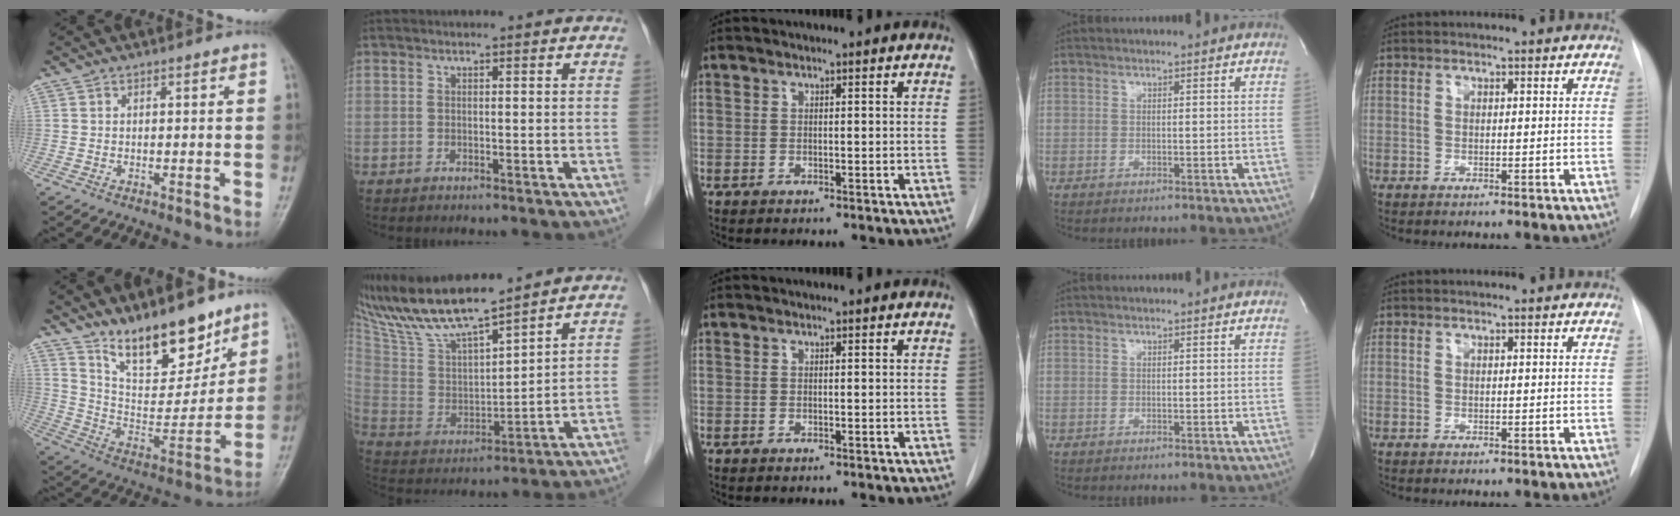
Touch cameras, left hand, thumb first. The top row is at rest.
{"thumb": {"total": 16.9, "force": [12.6, 6.4, 9.3], "torque": [-0.098, -0.086, 0.224]}, "index": {"total": 15.4, "force": [13.7, 1.1, 7.0], "torque": [-0.148, 0.009, 0.267]}}